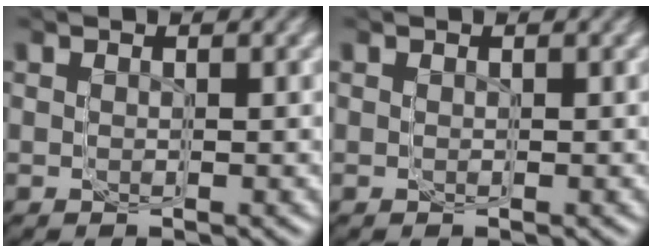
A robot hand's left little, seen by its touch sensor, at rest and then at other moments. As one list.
[{"total": 0.0}]